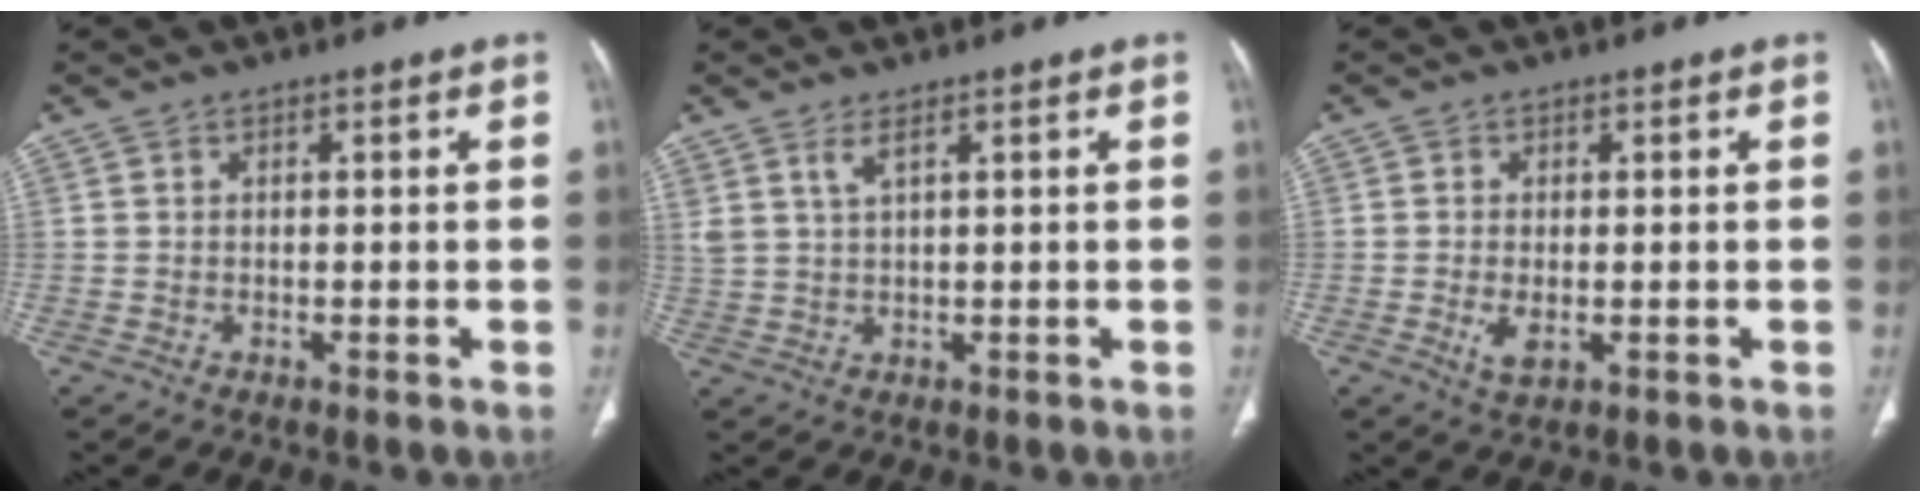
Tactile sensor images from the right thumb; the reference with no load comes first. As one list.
[{"total": 2.9, "force": [1.9, 0.6, 2.2], "torque": [-0.051, -0.010, 0.045]}, {"total": 3.3, "force": [-0.7, 1.6, 2.8], "torque": [-0.055, -0.006, -0.009]}]